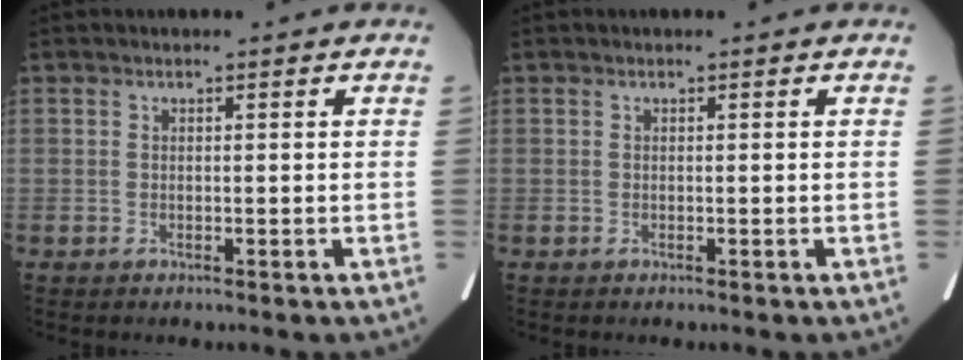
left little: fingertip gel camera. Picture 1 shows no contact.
{"total": 0.0}